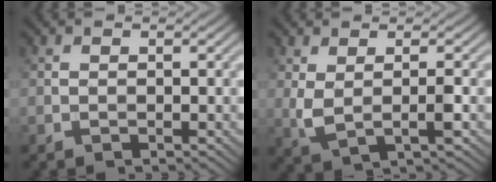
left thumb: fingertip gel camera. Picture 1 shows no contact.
{"total": 3.8, "force": [0.4, 1.1, 3.7], "torque": [-0.086, -0.002, 0.010]}